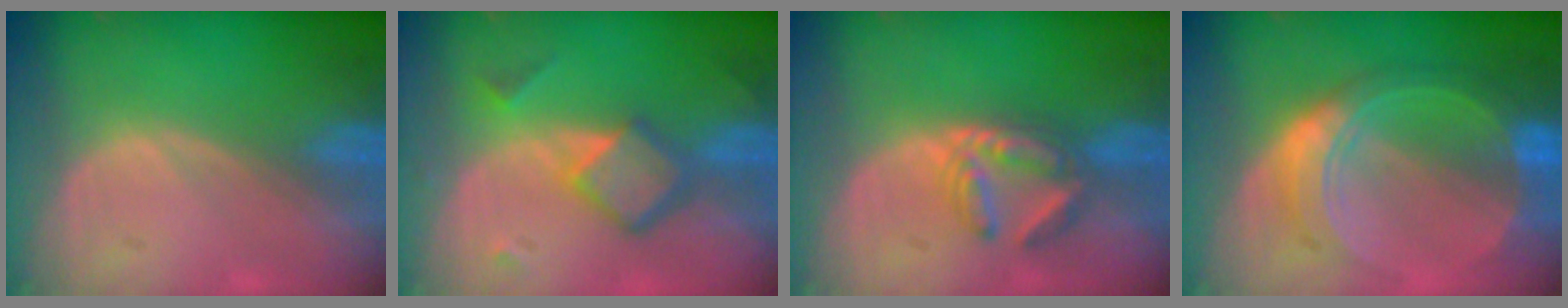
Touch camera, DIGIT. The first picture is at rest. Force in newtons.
{"total": 6.6, "press": 5.7, "slide": 3.3}
{"total": 5.9, "press": 5.3, "slide": 2.5}
{"total": 8.5, "press": 8.5, "slide": 0.6}